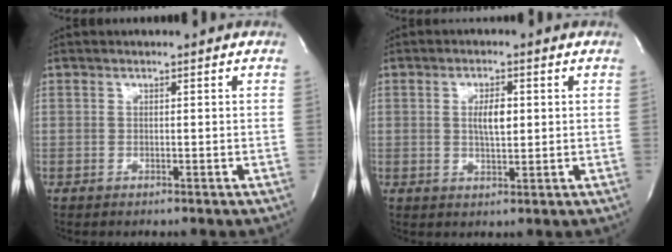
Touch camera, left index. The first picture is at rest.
{"total": 3.7, "force": [0.4, 1.3, 3.5], "torque": [-0.062, -0.002, 0.007]}